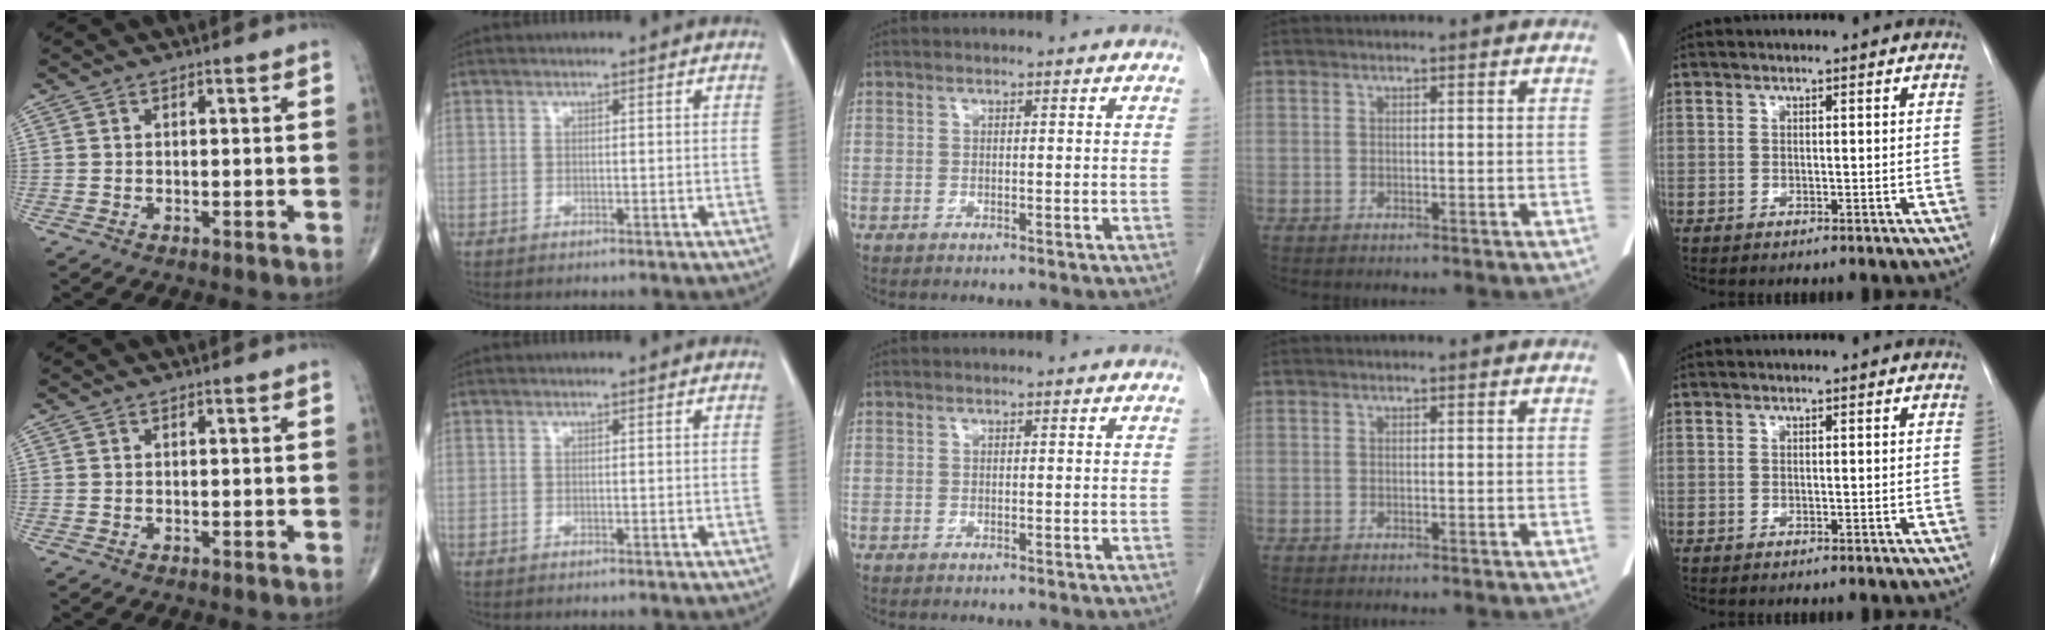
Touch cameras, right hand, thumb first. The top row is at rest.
{}